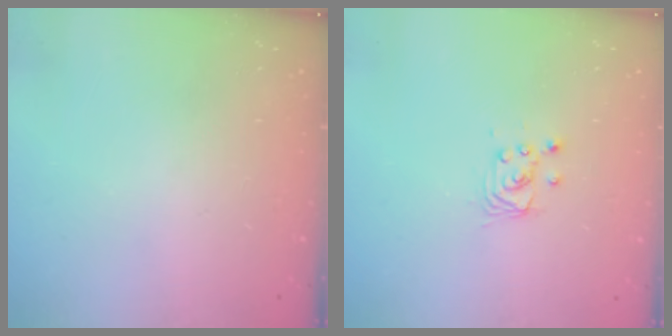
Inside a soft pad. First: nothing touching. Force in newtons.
{"total": 2.8, "press": 2.8, "slide": 0.2}